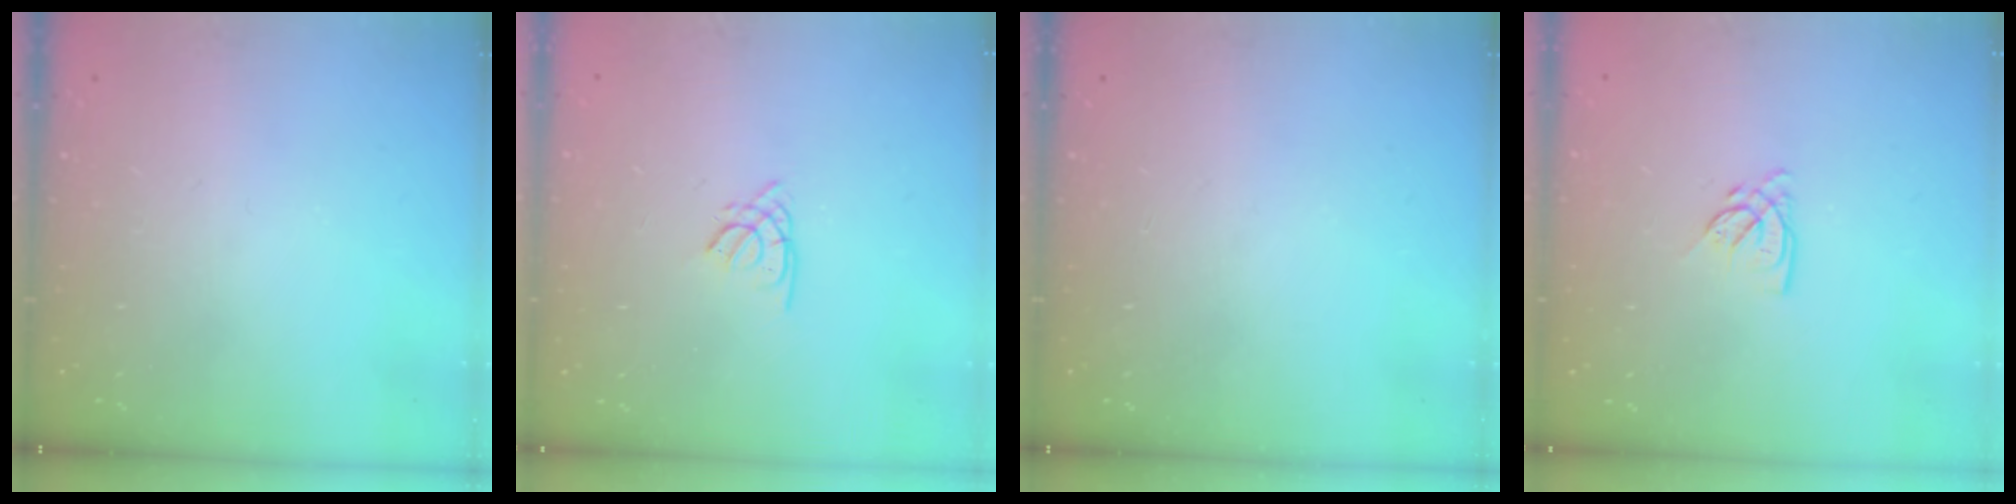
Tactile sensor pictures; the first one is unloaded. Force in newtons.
{"total": 1.3, "press": 1.3, "slide": 0.4}
{"total": 0.0}
{"total": 4.2, "press": 4.2, "slide": 0.3}